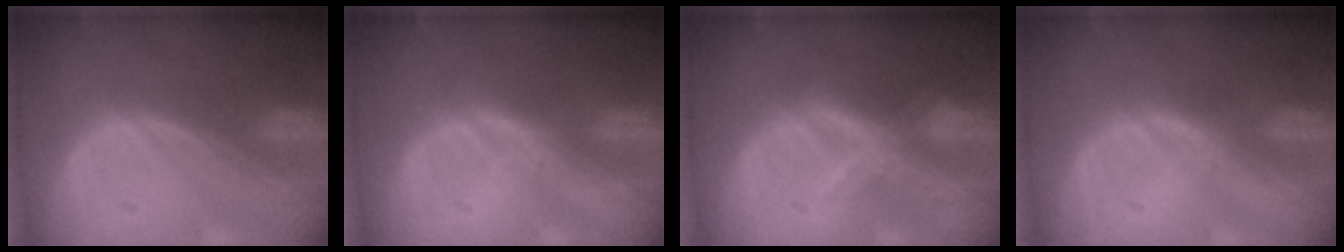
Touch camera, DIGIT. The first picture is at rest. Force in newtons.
{"total": 1.7, "press": 1.7, "slide": 0.1}
{"total": 7.2, "press": 6.1, "slide": 3.9}
{"total": 1.1, "press": 1.1, "slide": 0.1}